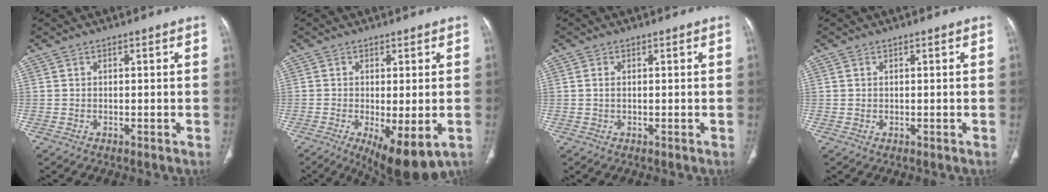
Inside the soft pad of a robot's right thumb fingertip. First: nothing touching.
{"total": 10.3, "force": [-3.7, 3.4, 8.9], "torque": [-0.136, -0.017, -0.047]}
{"total": 0.8, "force": [0.1, 0.4, 0.7], "torque": [-0.020, 0.003, 0.004]}
{"total": 0.0}